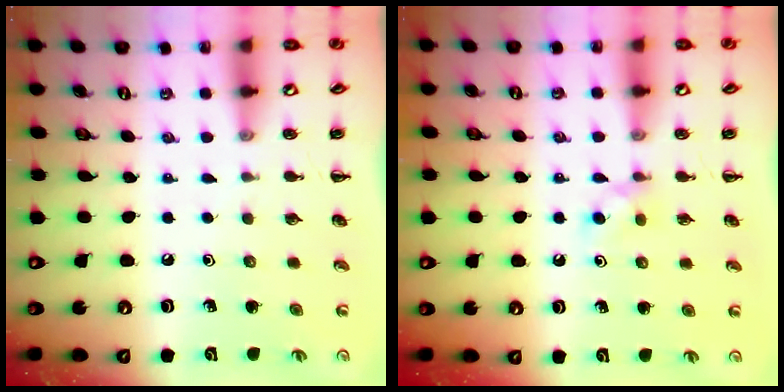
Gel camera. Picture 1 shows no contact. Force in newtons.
{"total": 3.5, "press": 3.4, "slide": 1.1}